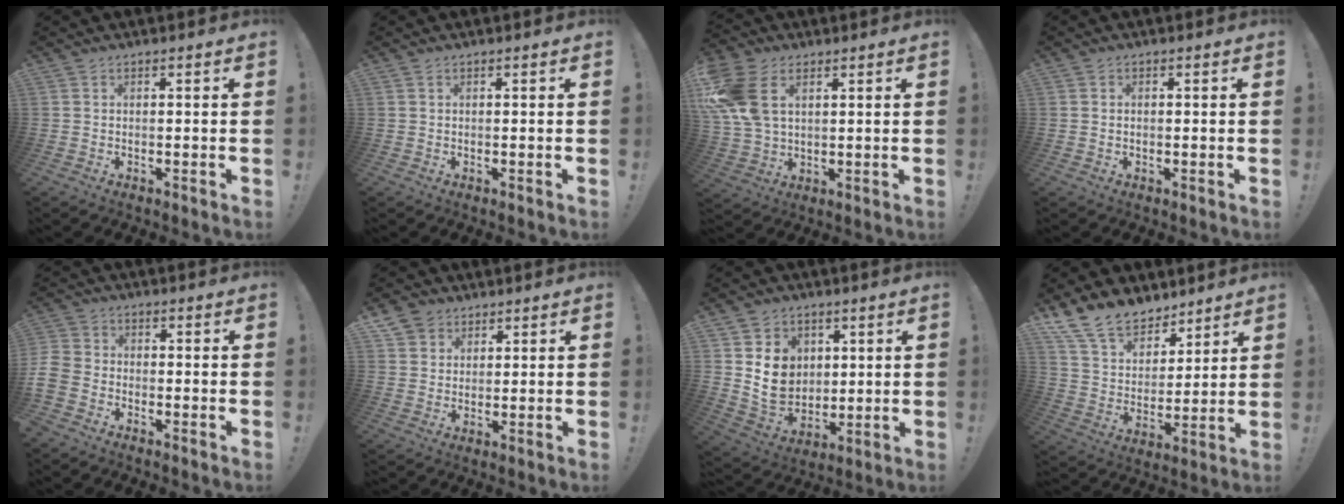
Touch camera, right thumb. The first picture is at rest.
{"total": 0.0}
{"total": 13.2, "force": [4.8, 8.8, 8.7], "torque": [-0.168, -0.009, 0.092]}
{"total": 0.6, "force": [0.1, 0.5, 0.2], "torque": [0.002, 0.000, -0.001]}
{"total": 5.8, "force": [-3.5, 4.0, 2.3], "torque": [-0.060, 0.015, -0.067]}
{"total": 5.5, "force": [3.5, 4.3, 0.5], "torque": [-0.015, -0.019, 0.069]}
{"total": 12.0, "force": [3.8, 10.2, 5.1], "torque": [-0.077, -0.027, 0.081]}
{"total": 15.3, "force": [11.9, 8.3, 4.8], "torque": [-0.103, -0.084, 0.228]}